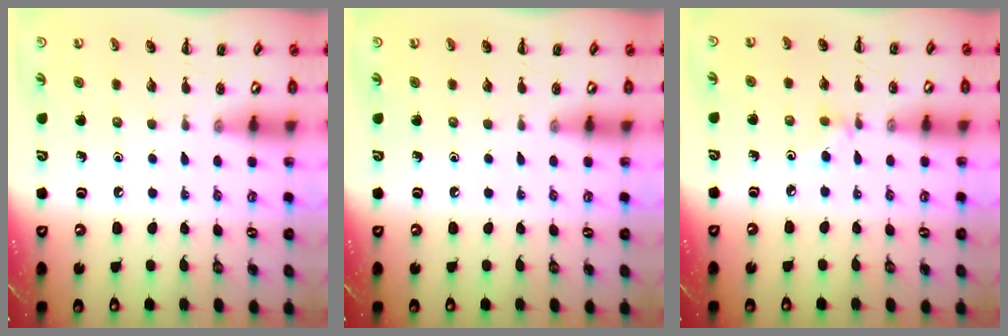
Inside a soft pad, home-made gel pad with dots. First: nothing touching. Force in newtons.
{"total": 0.0}
{"total": 2.8, "press": 2.6, "slide": 0.9}